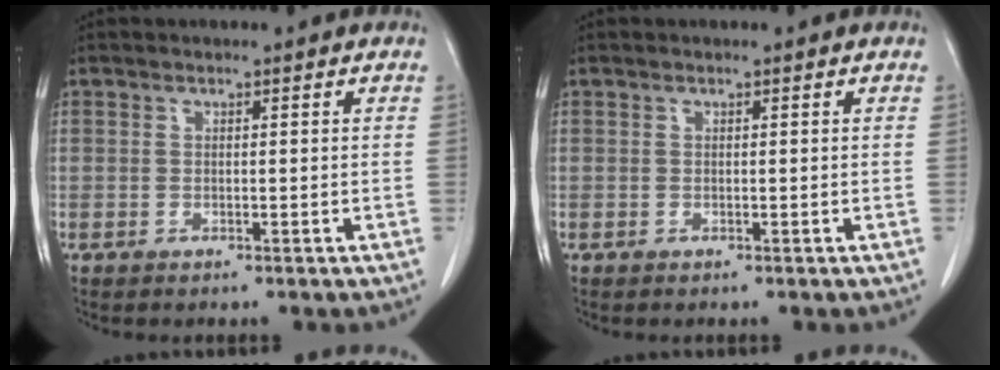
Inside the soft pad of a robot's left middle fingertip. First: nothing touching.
{"total": 0.0}